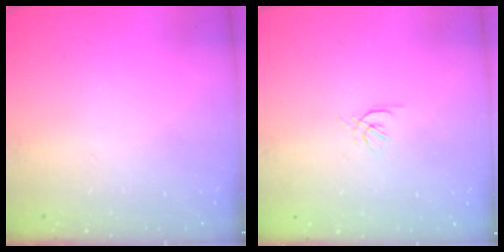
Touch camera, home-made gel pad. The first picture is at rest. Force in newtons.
{"total": 1.7, "press": 1.6, "slide": 0.5}